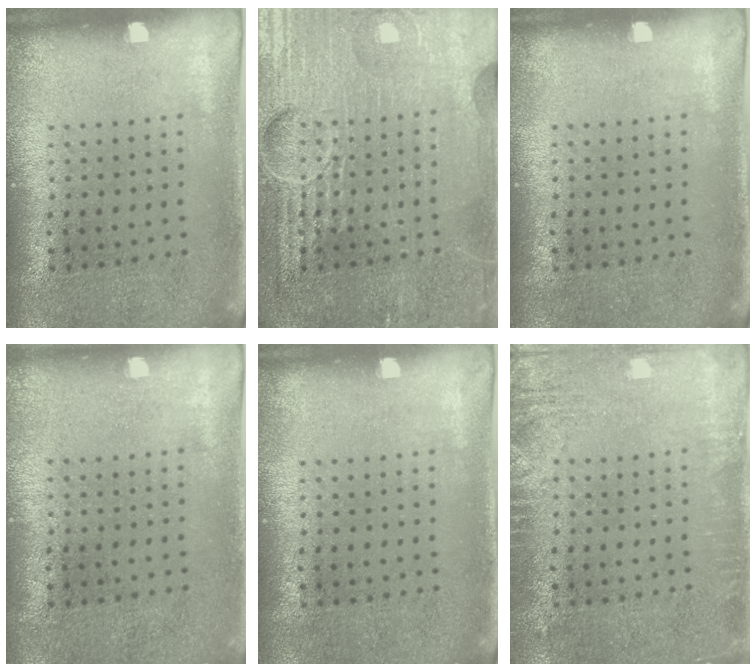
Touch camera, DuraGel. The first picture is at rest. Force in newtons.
{"total": 4.1, "press": 4.0, "slide": 0.5}
{"total": 0.0}
{"total": 0.0}
{"total": 0.0}
{"total": 2.5, "press": 2.5, "slide": 0.4}